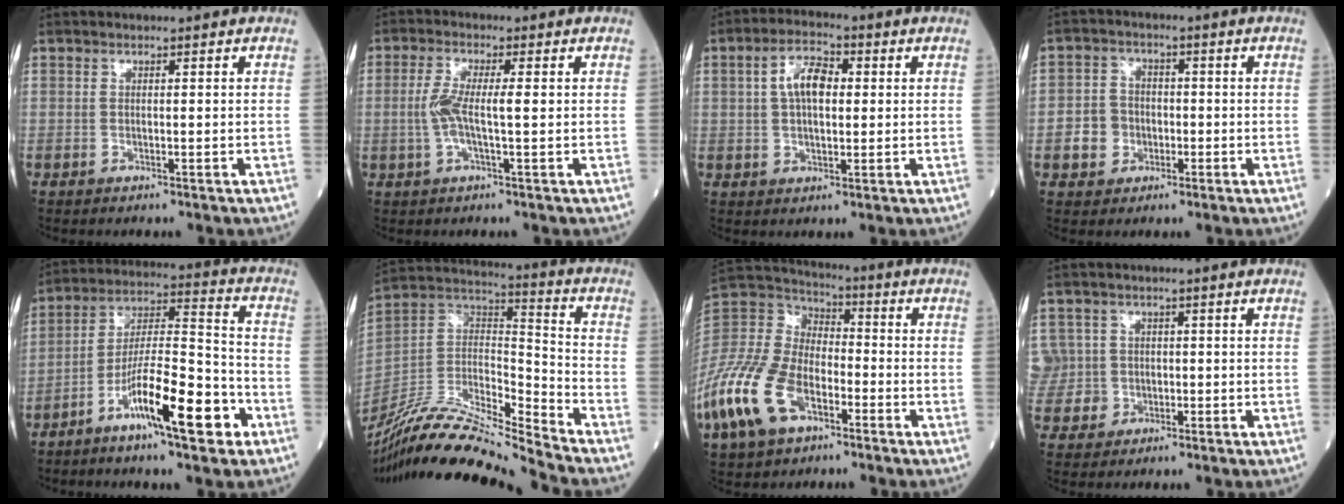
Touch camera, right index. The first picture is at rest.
{"total": 4.9, "force": [-0.2, 0.7, 4.9], "torque": [-0.112, 0.009, -0.007]}
{"total": 6.6, "force": [1.2, 3.2, 5.6], "torque": [-0.109, 0.016, 0.018]}
{"total": 4.9, "force": [-1.3, 4.4, 1.7], "torque": [-0.035, 0.013, -0.020]}
{"total": 14.1, "force": [-7.2, 2.2, 12.0], "torque": [-0.211, 0.003, -0.125]}
{"total": 19.4, "force": [-18.0, -0.1, 7.4], "torque": [-0.150, 0.020, -0.332]}
{"total": 18.5, "force": [-9.2, 10.1, 12.4], "torque": [-0.303, -0.003, -0.178]}
{"total": 6.2, "force": [0.0, 6.2, -0.1], "torque": [-0.002, 0.031, 0.006]}